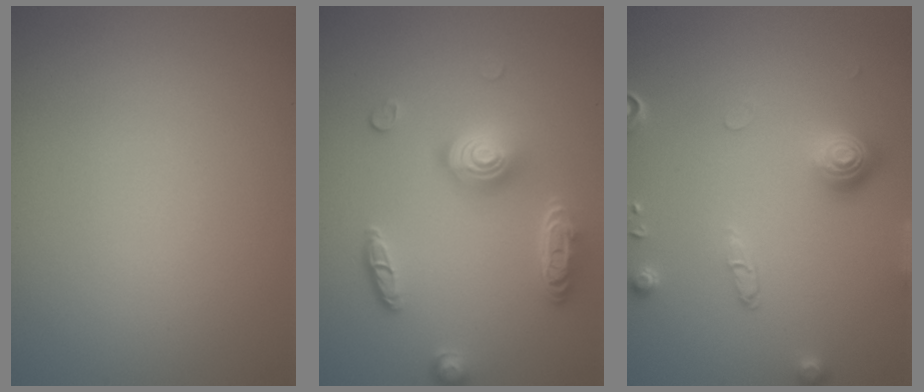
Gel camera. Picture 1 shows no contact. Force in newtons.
{"total": 5.1, "press": 3.7, "slide": 3.4}
{"total": 3.4, "press": 2.9, "slide": 1.7}